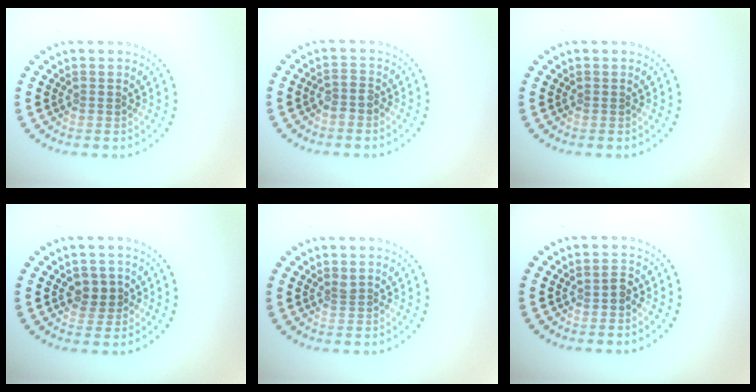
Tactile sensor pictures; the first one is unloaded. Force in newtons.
{"total": 1.3, "press": 1.1, "slide": 0.7}
{"total": 0.0}
{"total": 2.1, "press": 2.0, "slide": 0.6}
{"total": 0.7, "press": 0.5, "slide": 0.4}
{"total": 1.1, "press": 1.0, "slide": 0.2}